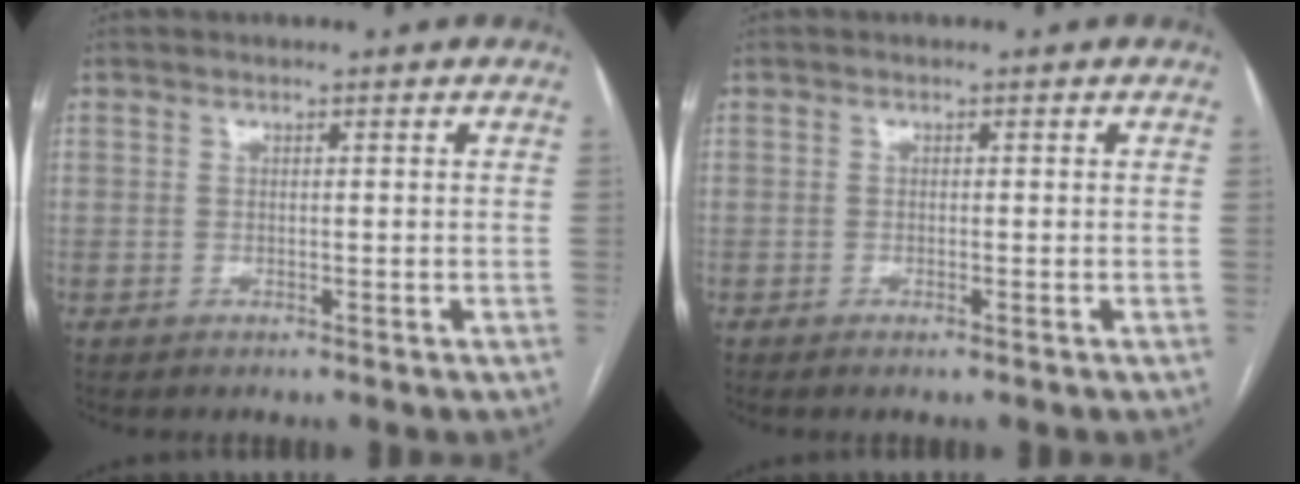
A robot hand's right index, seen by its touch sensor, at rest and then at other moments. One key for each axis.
{"total": 0.7, "fx": -0.5, "fy": 0.0, "fz": 0.6, "tx": -0.011, "ty": -0.001, "tz": -0.008}